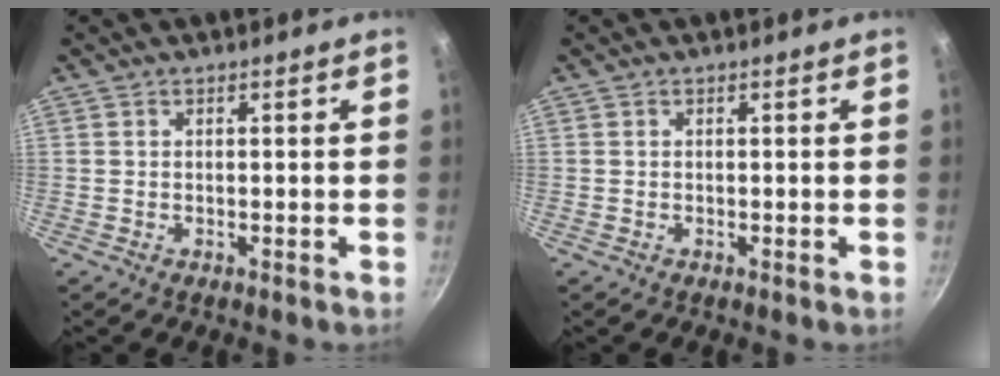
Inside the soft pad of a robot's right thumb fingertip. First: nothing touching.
{"total": 0.0}